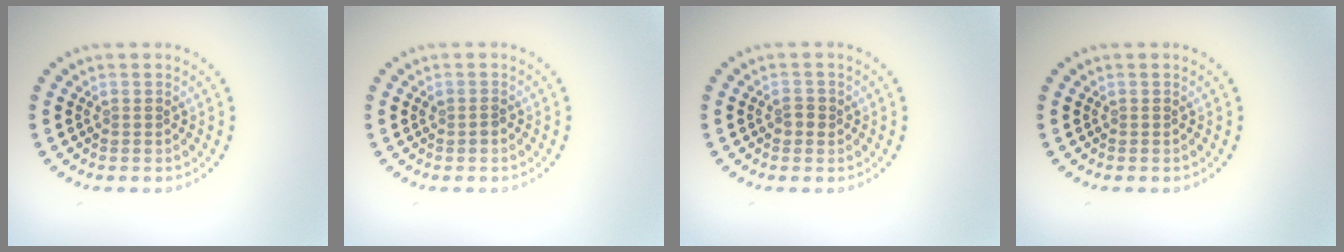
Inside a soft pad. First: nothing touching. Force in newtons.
{"total": 0.7, "press": 0.7, "slide": 0.2}
{"total": 1.1, "press": 1.1, "slide": 0.2}
{"total": 0.0}